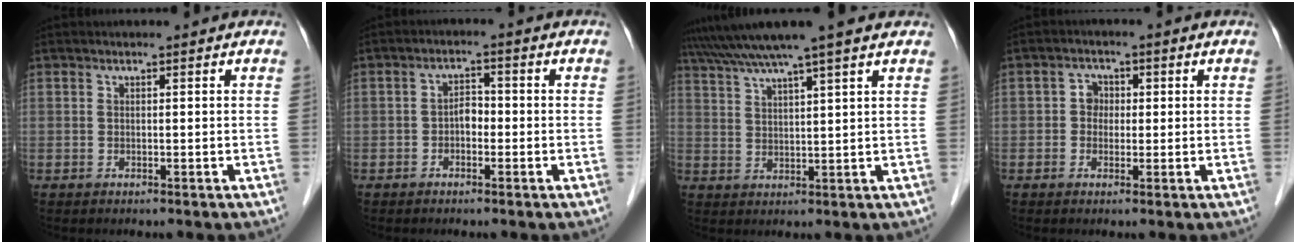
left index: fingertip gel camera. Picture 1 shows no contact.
{"total": 2.5, "force": [-0.8, 1.5, 1.8], "torque": [-0.027, 0.012, -0.016]}
{"total": 9.5, "force": [7.8, -1.3, 5.2], "torque": [-0.096, 0.028, 0.121]}
{"total": 2.5, "force": [0.0, 2.2, 1.2], "torque": [-0.015, 0.008, -0.003]}